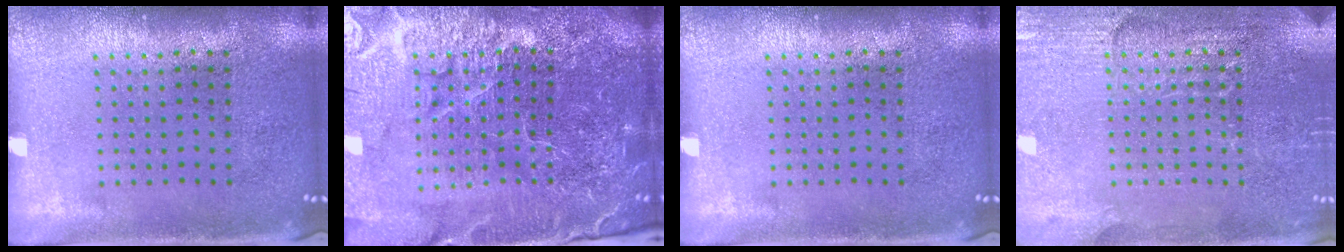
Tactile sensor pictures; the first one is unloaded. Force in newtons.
{"total": 6.2, "press": 5.5, "slide": 2.8}
{"total": 0.0}
{"total": 2.9, "press": 2.9, "slide": 0.3}